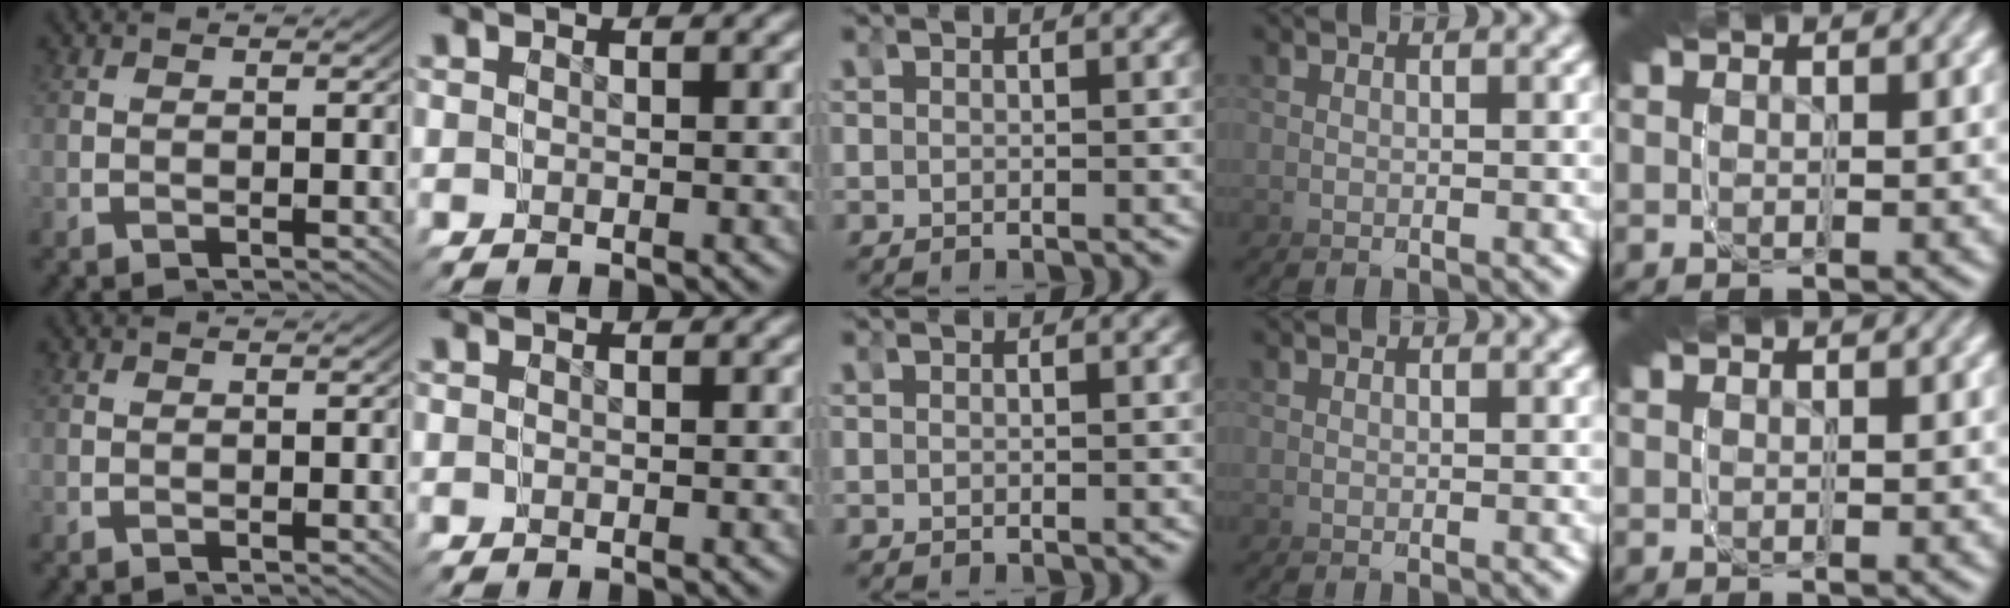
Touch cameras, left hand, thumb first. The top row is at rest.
{}